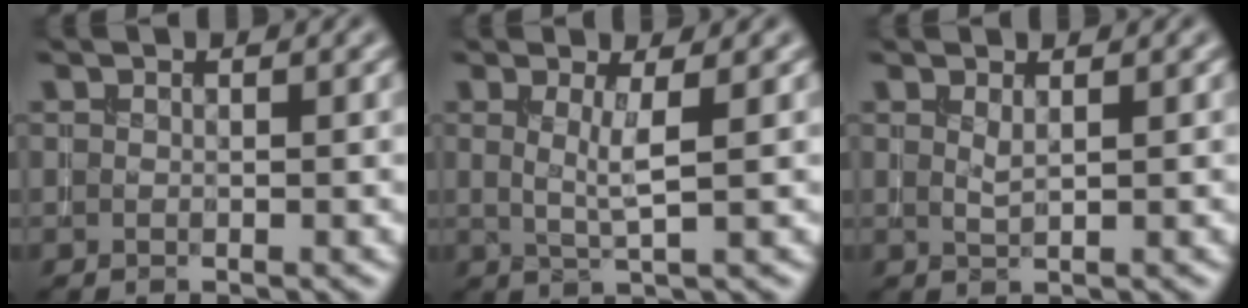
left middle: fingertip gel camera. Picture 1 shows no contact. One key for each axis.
{"total": 2.5, "fx": 0.6, "fy": 0.5, "fz": 2.4, "tx": -0.043, "ty": -0.007, "tz": 0.009}
{"total": 0.9, "fx": 0.6, "fy": 0.2, "fz": 0.7, "tx": -0.018, "ty": -0.003, "tz": 0.011}